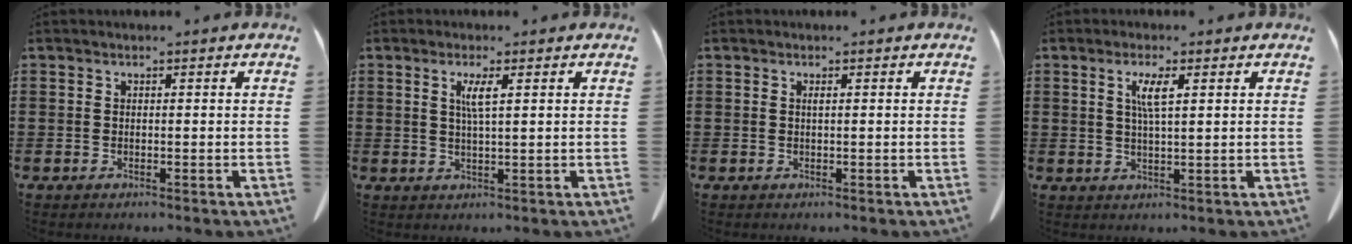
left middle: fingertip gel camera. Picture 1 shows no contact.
{"total": 2.9, "force": [1.0, 0.2, 2.7], "torque": [-0.056, 0.000, 0.015]}
{"total": 0.5, "force": [0.1, 0.0, 0.5], "torque": [-0.011, -0.002, 0.004]}
{"total": 3.6, "force": [1.3, 0.6, 3.3], "torque": [-0.069, 0.004, 0.020]}